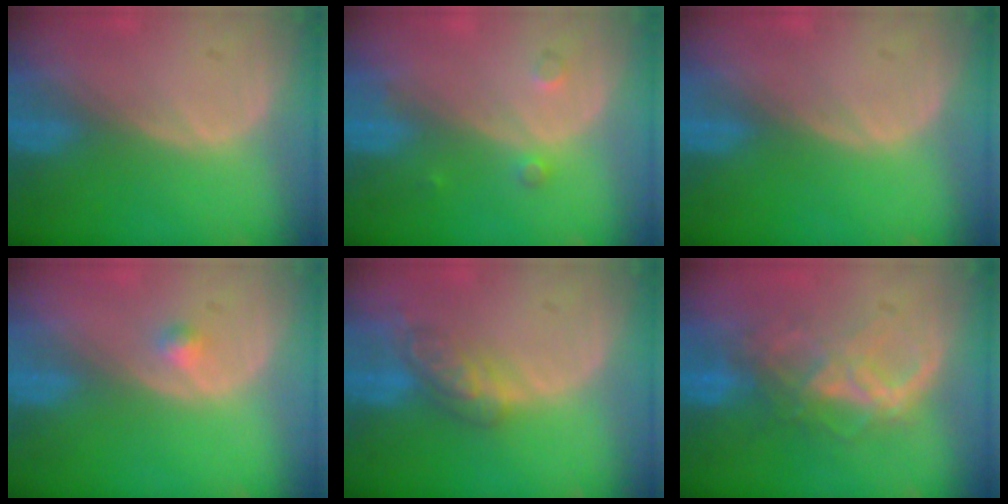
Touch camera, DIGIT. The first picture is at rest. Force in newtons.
{"total": 1.7, "press": 1.7, "slide": 0.3}
{"total": 0.0}
{"total": 1.3, "press": 1.1, "slide": 0.7}
{"total": 5.5, "press": 5.0, "slide": 2.4}
{"total": 6.8, "press": 6.8, "slide": 0.7}